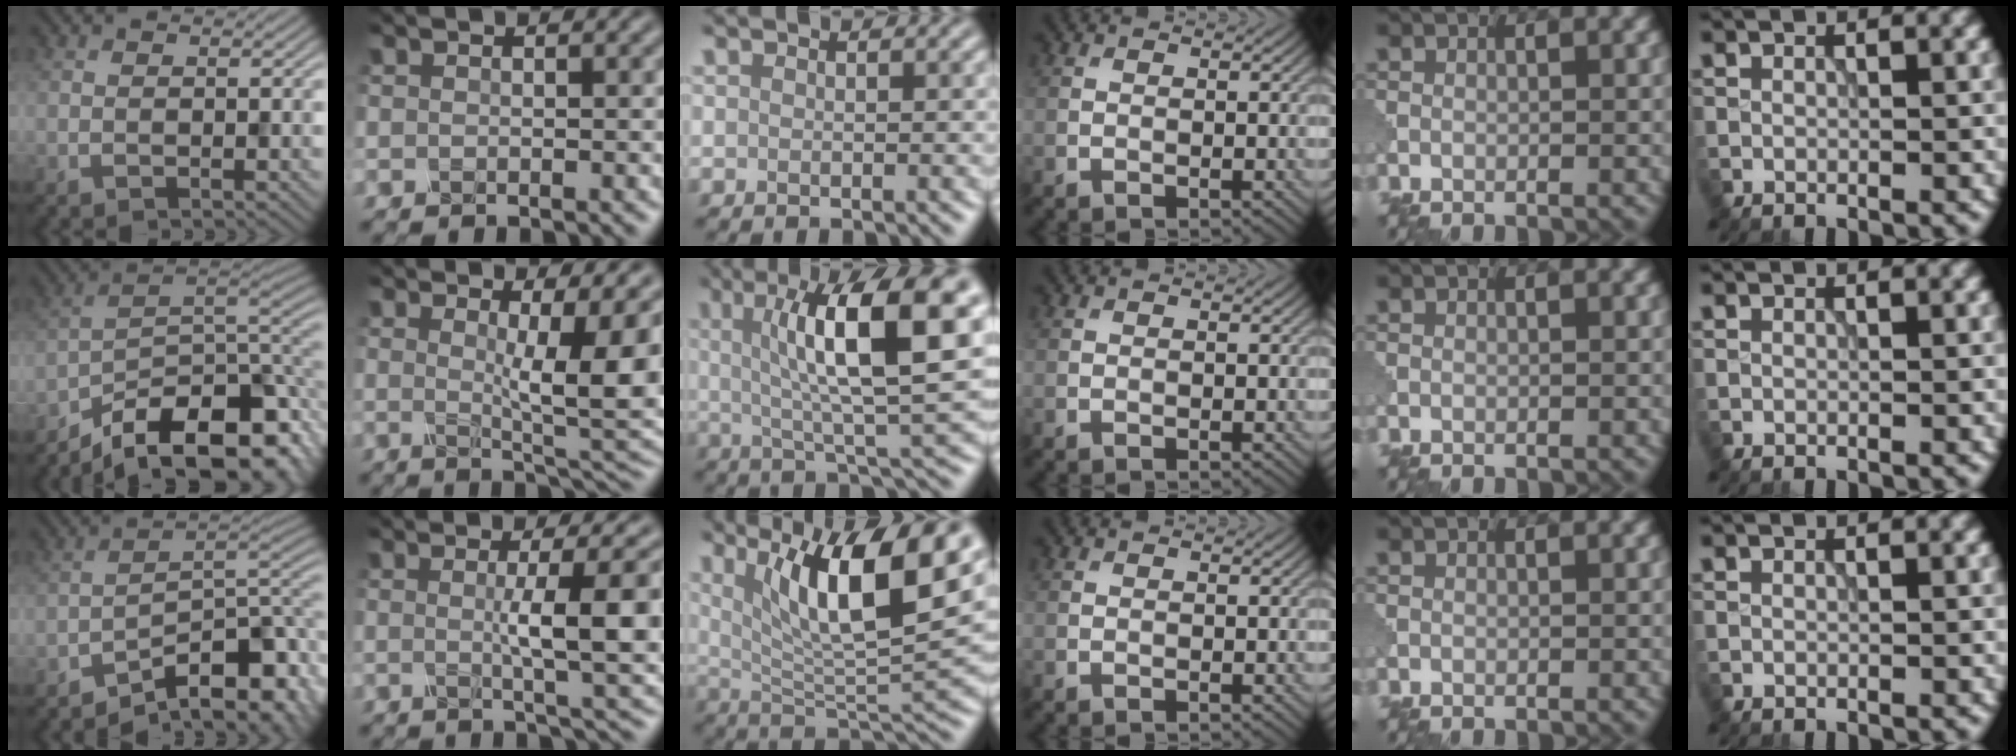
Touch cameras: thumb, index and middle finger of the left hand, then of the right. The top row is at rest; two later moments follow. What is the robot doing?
{"motion": "shake", "object": "salt shaker"}